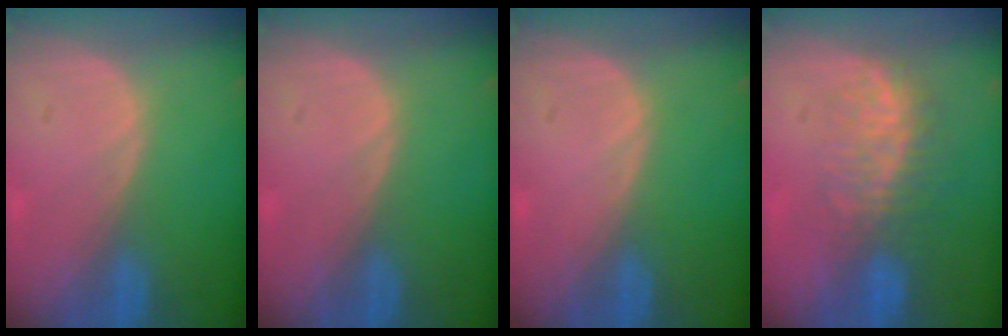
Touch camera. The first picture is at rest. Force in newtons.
{"total": 0.0}
{"total": 0.0}
{"total": 7.7, "press": 7.1, "slide": 3.1}